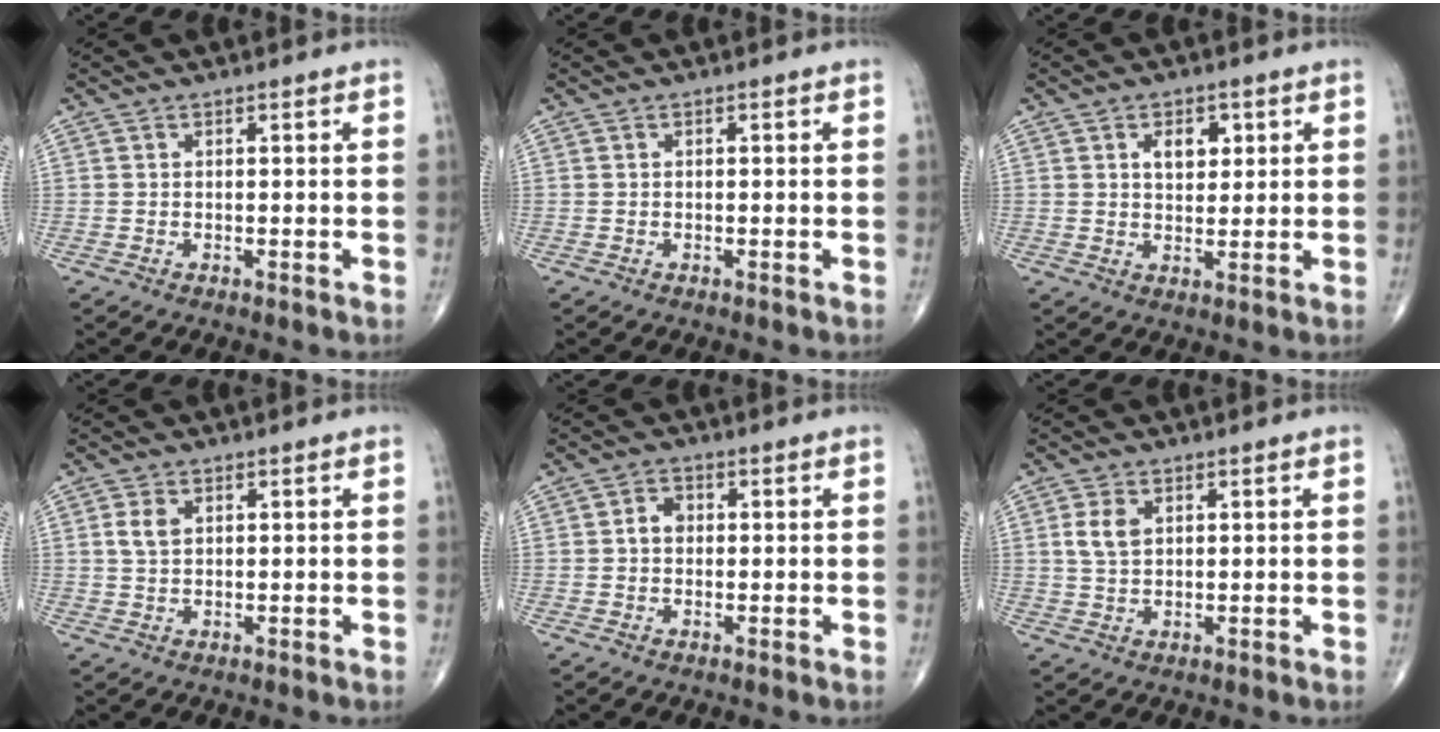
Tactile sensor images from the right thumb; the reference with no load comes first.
{"total": 0.0}
{"total": 5.1, "force": [1.8, 3.3, 3.5], "torque": [-0.030, -0.007, 0.026]}
{"total": 3.0, "force": [0.9, 2.0, 2.1], "torque": [-0.040, 0.001, 0.019]}
{"total": 2.8, "force": [0.1, 2.2, 1.7], "torque": [-0.021, 0.010, -0.003]}
{"total": 4.2, "force": [1.2, 2.7, 3.0], "torque": [-0.055, -0.002, 0.027]}